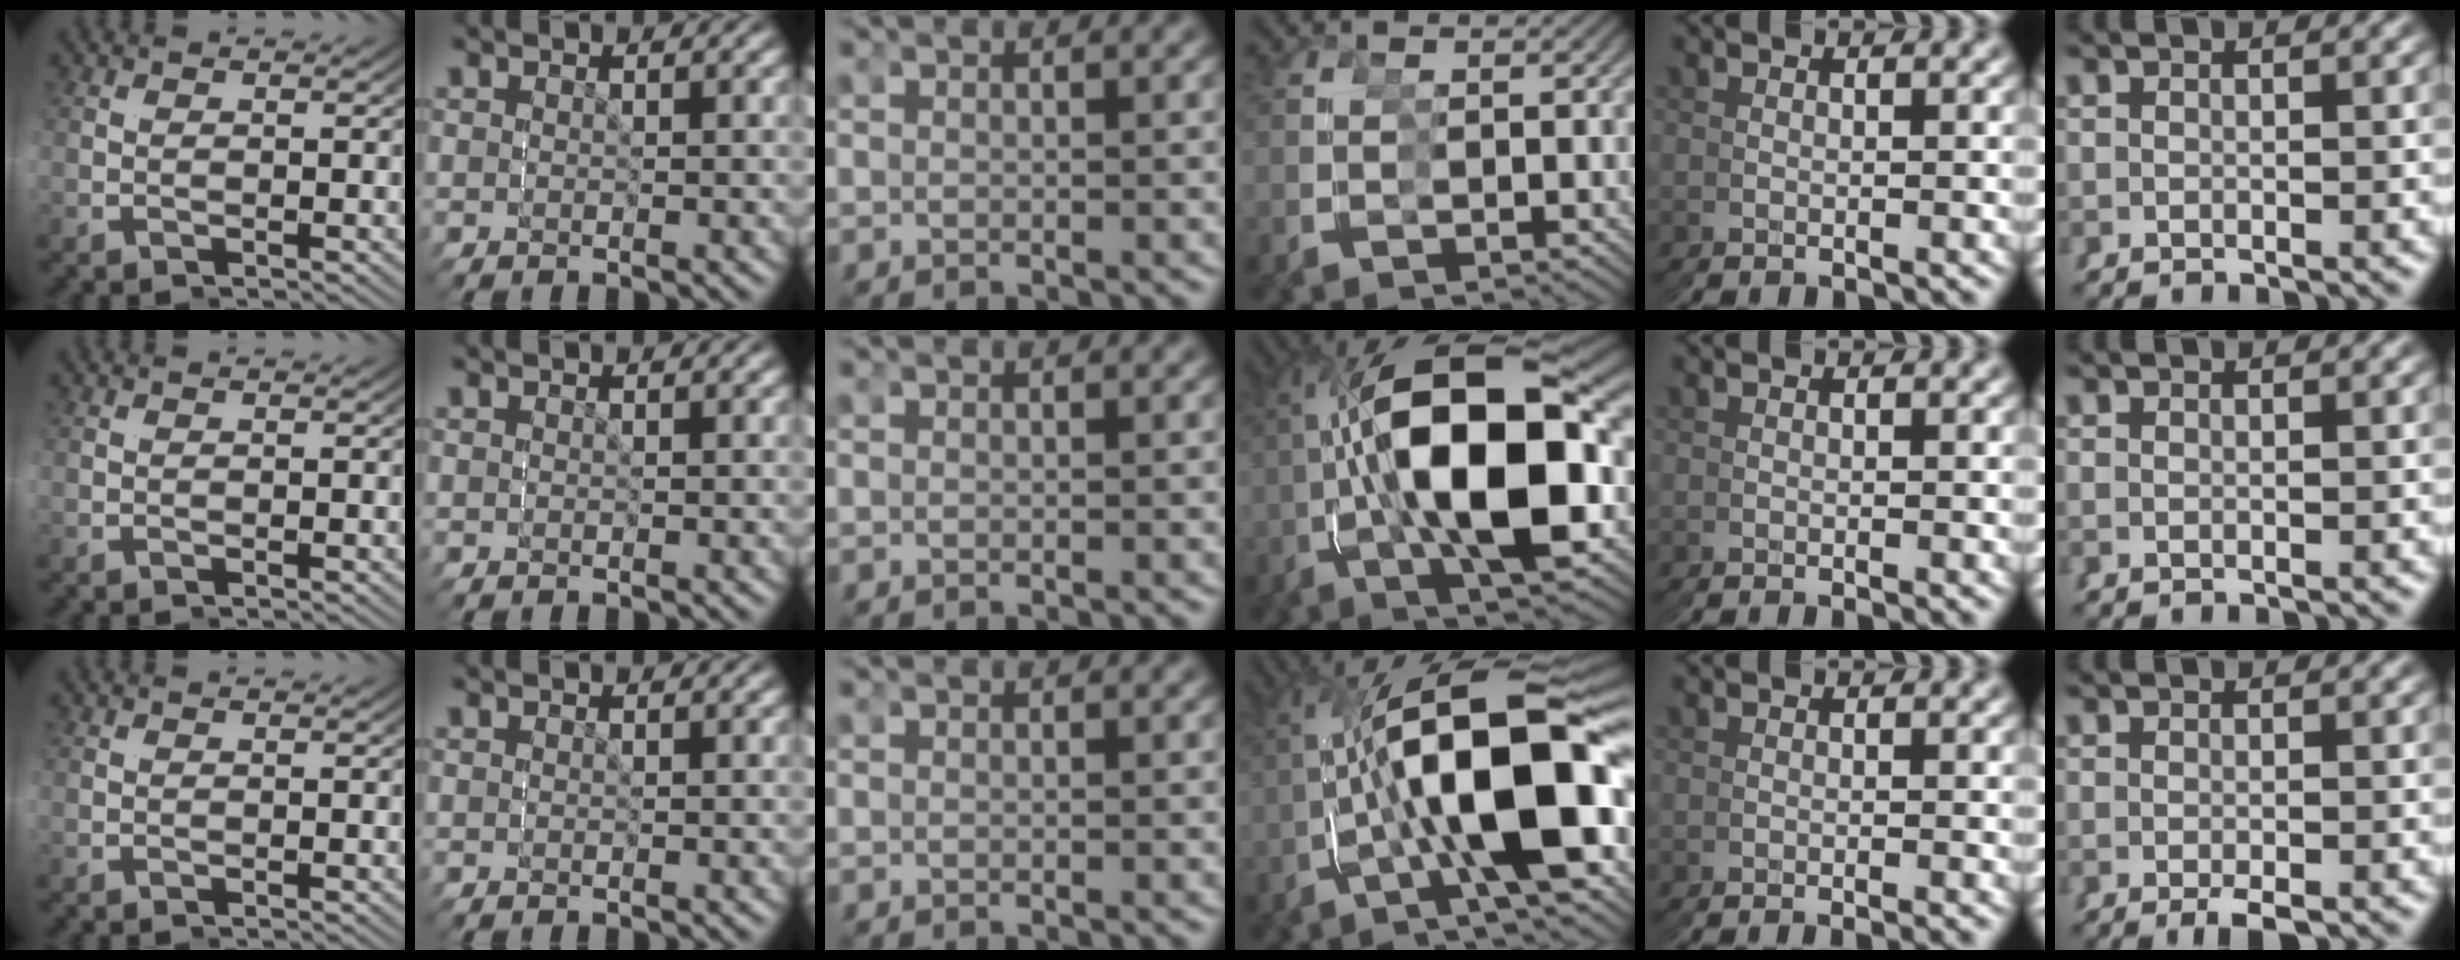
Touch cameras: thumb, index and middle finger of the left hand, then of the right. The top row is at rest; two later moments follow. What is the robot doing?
{"motion": "grasp_and_lifting", "object": "screwdriver"}